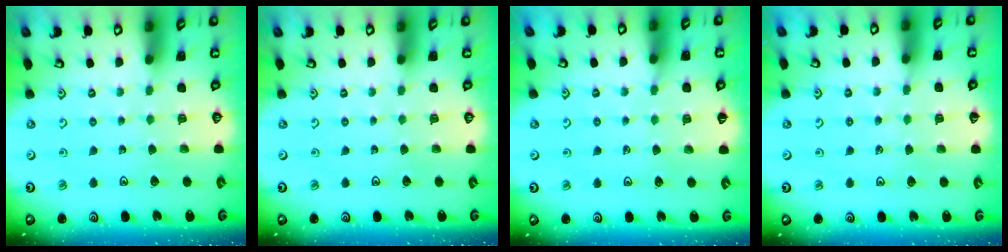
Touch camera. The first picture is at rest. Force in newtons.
{"total": 0.0}
{"total": 3.3, "press": 3.3, "slide": 0.5}
{"total": 4.3, "press": 4.3, "slide": 0.7}